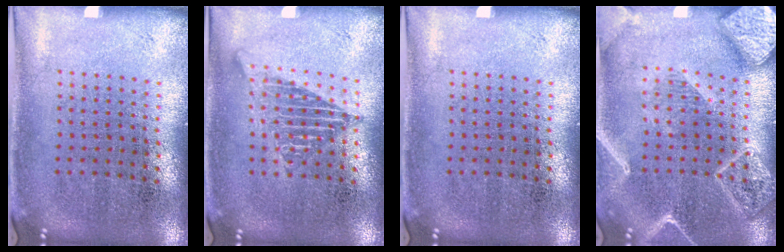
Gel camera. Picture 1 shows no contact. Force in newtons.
{"total": 1.2, "press": 1.2, "slide": 0.1}
{"total": 0.0}
{"total": 4.3, "press": 4.3, "slide": 0.5}